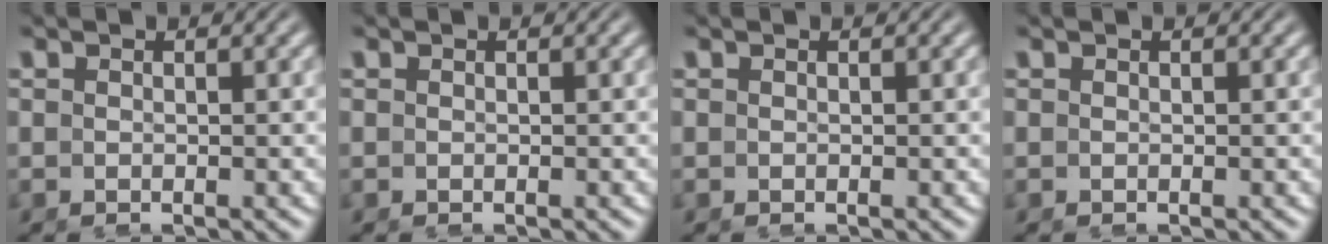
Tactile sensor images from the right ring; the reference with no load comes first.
{"total": 0.0}
{"total": 0.0}
{"total": 0.0}